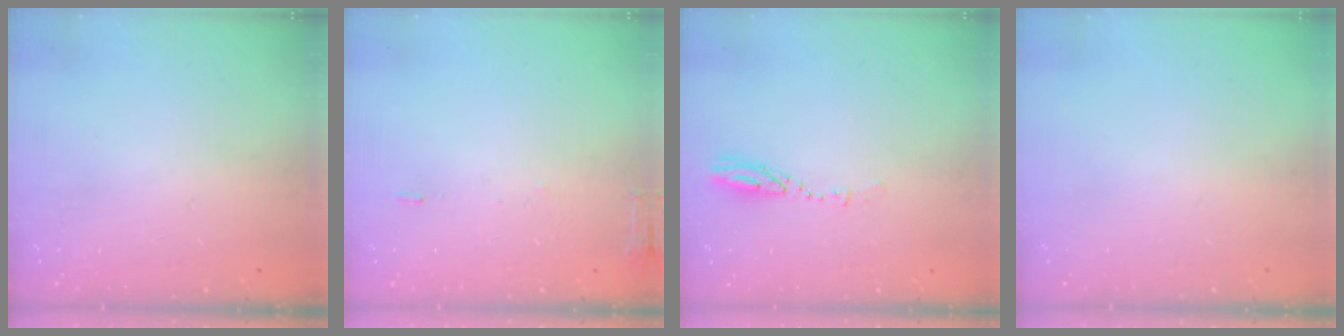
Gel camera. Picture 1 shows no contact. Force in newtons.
{"total": 5.9, "press": 5.7, "slide": 1.6}
{"total": 3.6, "press": 3.5, "slide": 0.5}
{"total": 0.0}